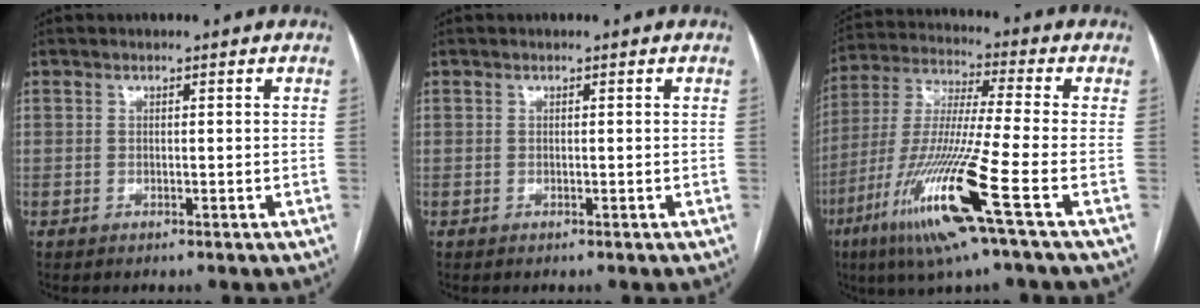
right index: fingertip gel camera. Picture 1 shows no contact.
{"total": 0.0}
{"total": 17.1, "force": [-7.6, -0.9, 15.3], "torque": [-0.328, -0.034, -0.147]}